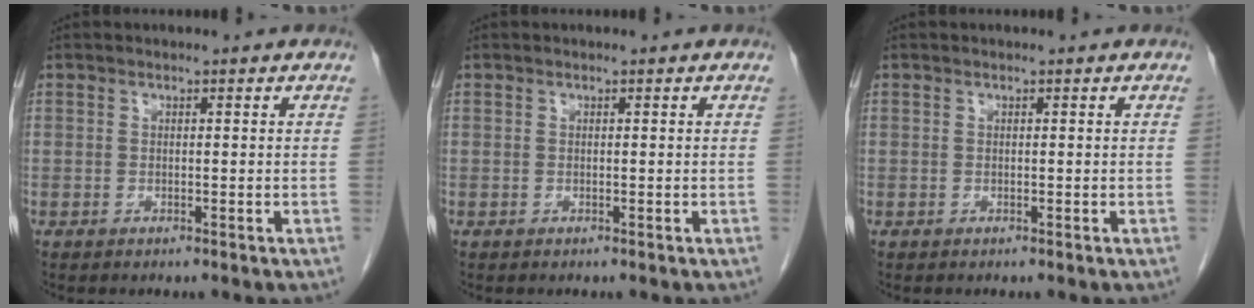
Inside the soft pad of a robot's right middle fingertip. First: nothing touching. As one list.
[{"total": 0.0}, {"total": 0.0}]